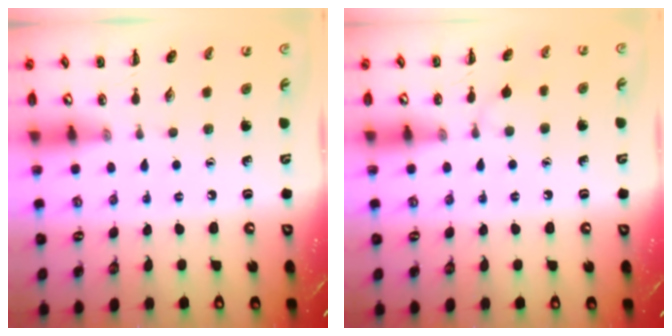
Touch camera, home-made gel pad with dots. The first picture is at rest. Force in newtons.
{"total": 6.1, "press": 5.8, "slide": 1.9}